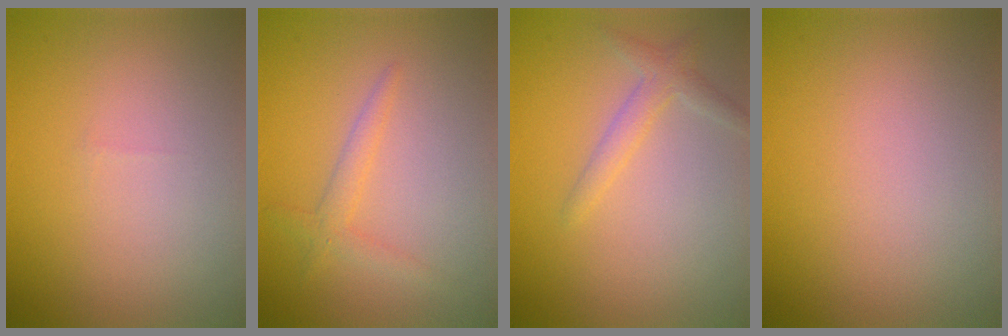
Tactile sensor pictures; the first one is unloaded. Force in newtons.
{"total": 1.6, "press": 1.6, "slide": 0.1}
{"total": 1.9, "press": 1.9, "slide": 0.1}
{"total": 0.0}